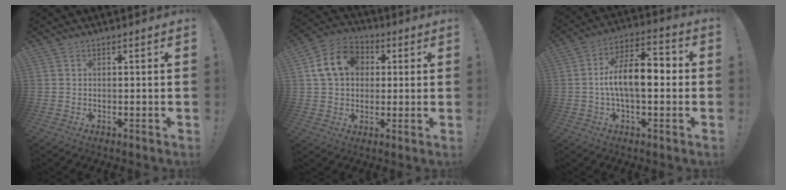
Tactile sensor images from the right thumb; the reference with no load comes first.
{"total": 13.5, "force": [3.6, 10.6, 7.5], "torque": [-0.120, 0.006, 0.073]}
{"total": 13.6, "force": [-1.0, 6.4, 12.0], "torque": [-0.206, 0.011, -0.021]}